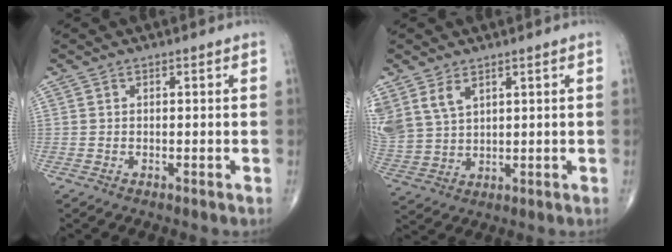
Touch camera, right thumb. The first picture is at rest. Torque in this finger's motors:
{"motor_torque": [0.08, 0.21, 0.63, 0.57, 0.06]}